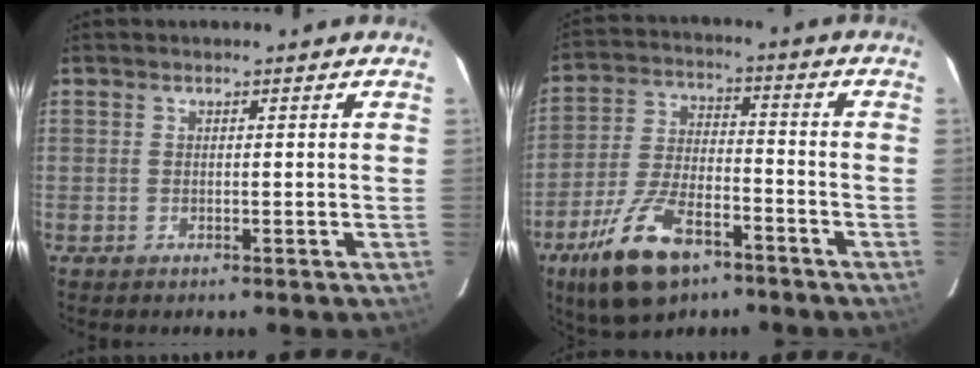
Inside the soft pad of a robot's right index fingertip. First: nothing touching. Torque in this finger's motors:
{"motor_torque": [1.22, -0.92, 0.73, 0.18]}